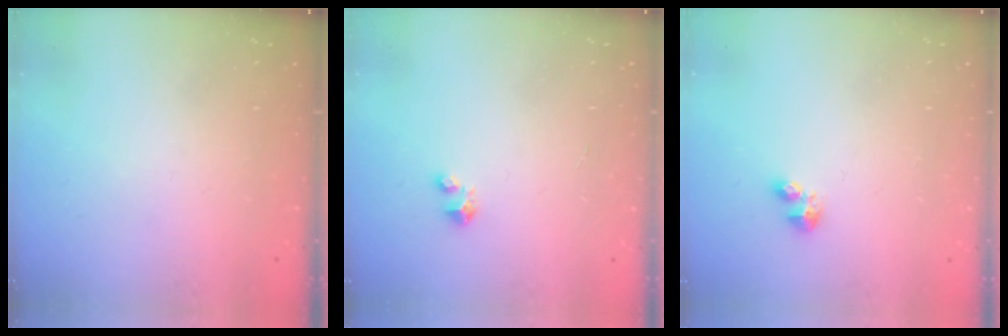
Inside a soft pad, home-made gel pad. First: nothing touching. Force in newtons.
{"total": 2.1, "press": 2.1, "slide": 0.1}
{"total": 2.3, "press": 2.2, "slide": 0.5}